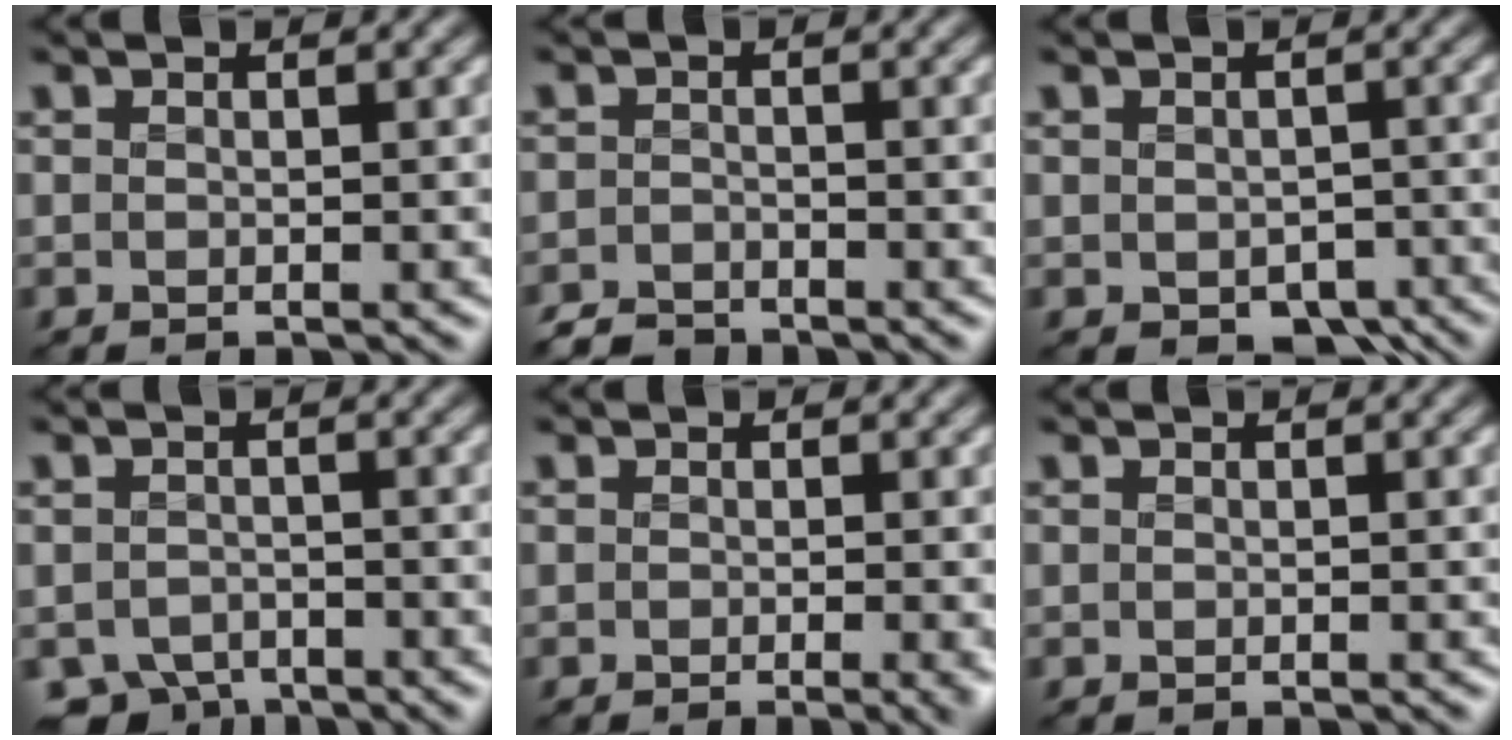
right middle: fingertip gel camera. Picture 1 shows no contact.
{"total": 2.5, "force": [-2.5, 0.5, 0.2], "torque": [-0.001, -0.005, -0.049]}
{"total": 3.9, "force": [-2.1, 2.4, 2.4], "torque": [-0.030, -0.021, -0.022]}
{"total": 3.8, "force": [-3.2, 1.7, 1.1], "torque": [-0.014, -0.016, -0.062]}
{"total": 1.8, "force": [-0.4, 0.4, 1.7], "torque": [-0.015, 0.001, -0.010]}
{"total": 0.0}